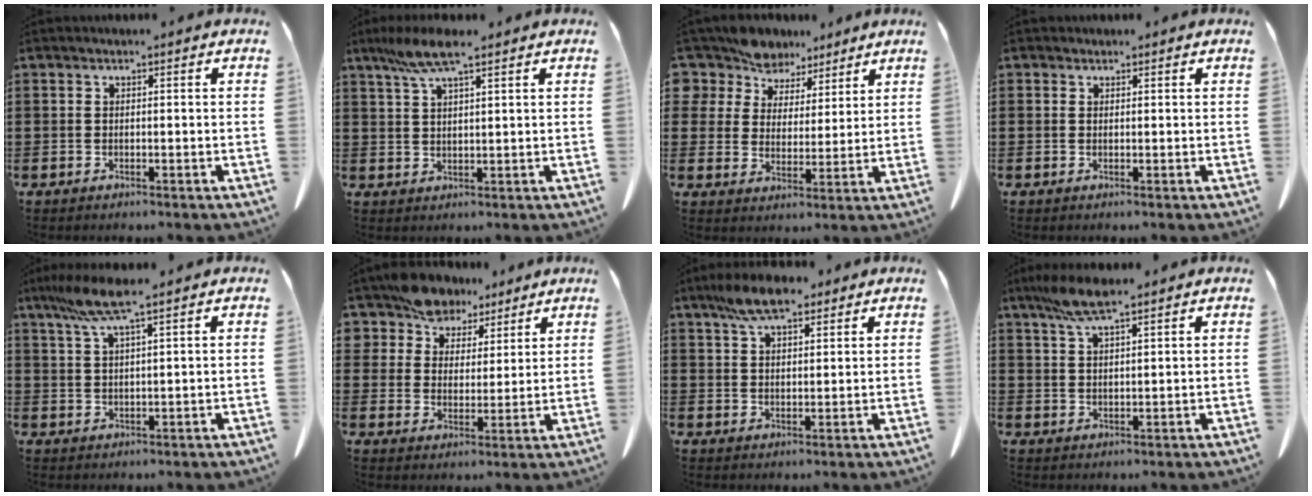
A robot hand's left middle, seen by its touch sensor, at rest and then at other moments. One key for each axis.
{"total": 6.4, "fx": 4.1, "fy": 1.1, "fz": 4.8, "tx": -0.102, "ty": -0.002, "tz": 0.074}
{"total": 7.8, "fx": 6.9, "fy": 3.8, "fz": 0.4, "tx": -0.053, "ty": -0.030, "tz": 0.131}
{"total": 0.7, "fx": 0.6, "fy": 0.4, "fz": 0.0, "tx": -0.003, "ty": 0.001, "tz": 0.012}
{"total": 7.0, "fx": 4.5, "fy": 0.4, "fz": 5.4, "tx": -0.123, "ty": -0.007, "tz": 0.078}
{"total": 7.5, "fx": 6.3, "fy": 3.8, "fz": 1.1, "tx": -0.060, "ty": -0.018, "tz": 0.121}
{"total": 7.3, "fx": 5.3, "fy": 2.5, "fz": 4.4, "tx": -0.098, "ty": 0.000, "tz": 0.098}
{"total": 6.3, "fx": 4.3, "fy": 1.1, "fz": 4.4, "tx": -0.096, "ty": 0.000, "tz": 0.078}